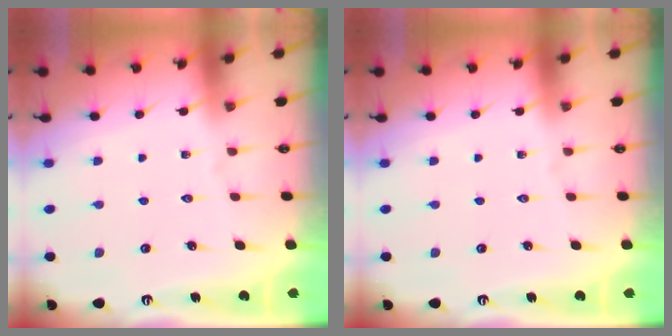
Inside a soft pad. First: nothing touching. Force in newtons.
{"total": 0.0}